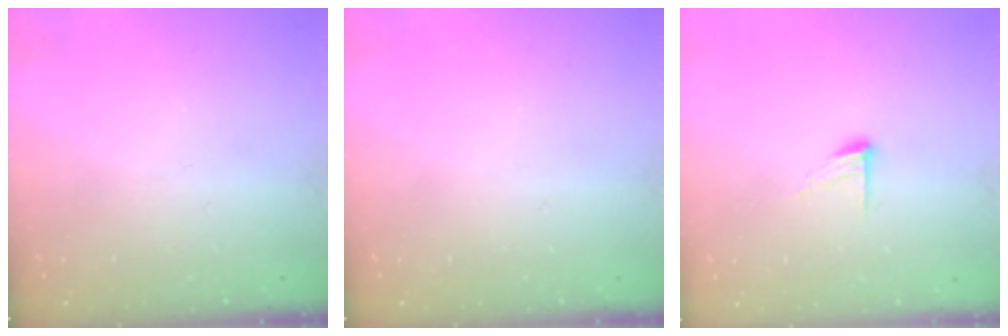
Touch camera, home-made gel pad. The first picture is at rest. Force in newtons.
{"total": 0.0}
{"total": 6.8, "press": 6.8, "slide": 0.6}